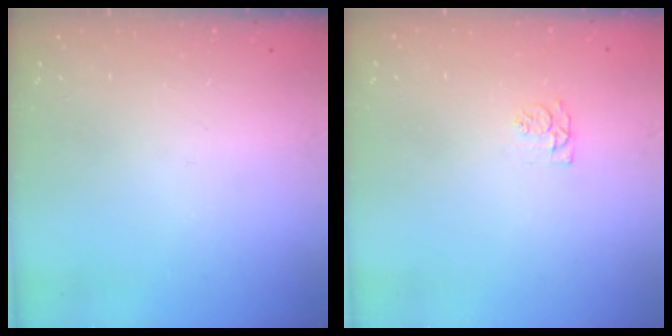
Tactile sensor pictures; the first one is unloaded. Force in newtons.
{"total": 4.9, "press": 4.9, "slide": 0.6}